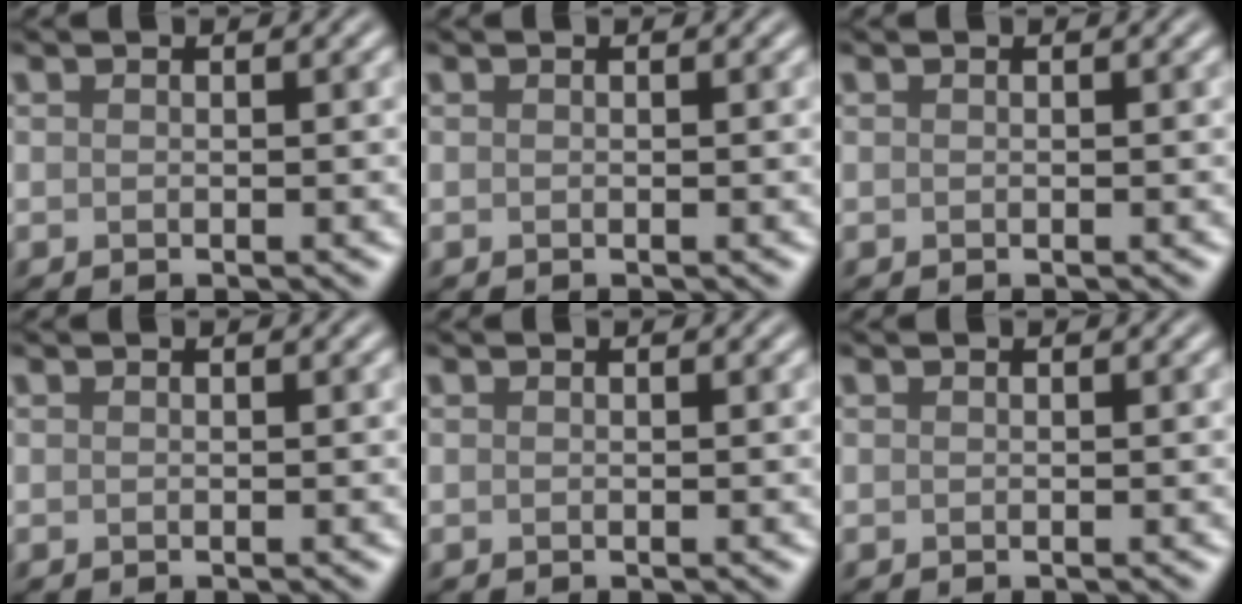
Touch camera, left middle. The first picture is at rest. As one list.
[{"total": 0.0}, {"total": 0.0}, {"total": 0.0}, {"total": 0.0}, {"total": 0.0}]